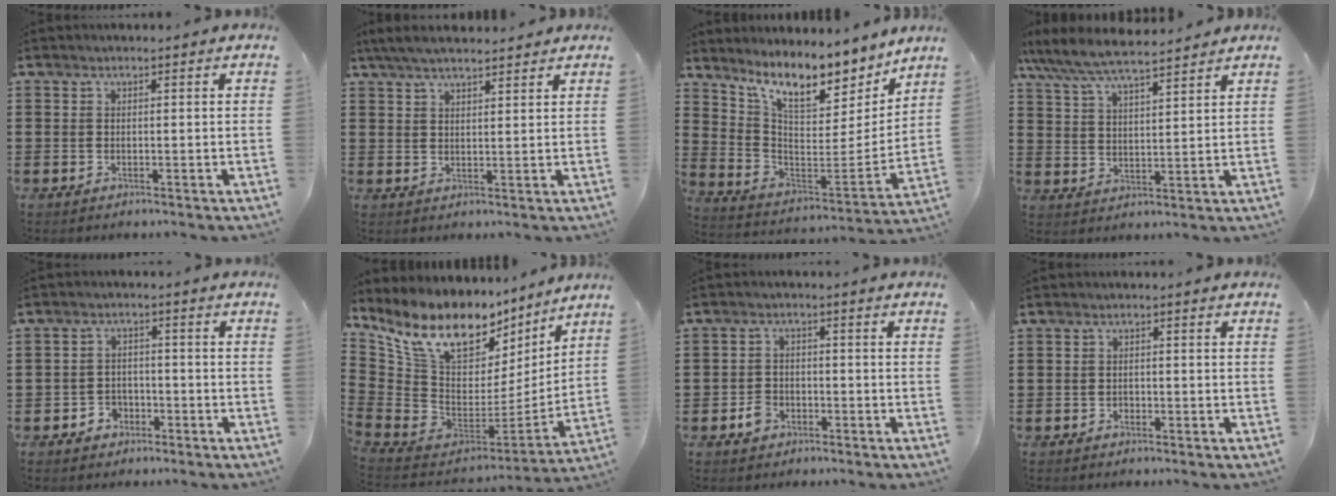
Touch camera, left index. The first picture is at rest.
{"total": 4.4, "force": [3.9, 0.9, 2.0], "torque": [-0.049, 0.000, 0.072]}
{"total": 10.9, "force": [9.1, 2.8, 5.2], "torque": [-0.125, -0.062, 0.158]}
{"total": 6.8, "force": [6.2, 0.7, 2.7], "torque": [-0.077, -0.030, 0.109]}
{"total": 2.8, "force": [-2.1, 1.8, 0.4], "torque": [-0.016, 0.006, -0.046]}
{"total": 13.7, "force": [10.3, 5.9, 6.9], "torque": [-0.175, -0.075, 0.180]}
{"total": 3.1, "force": [-1.7, 2.2, 1.3], "torque": [-0.033, 0.002, -0.035]}
{"total": 0.7, "force": [-0.5, 0.5, 0.1], "torque": [-0.006, 0.001, -0.012]}